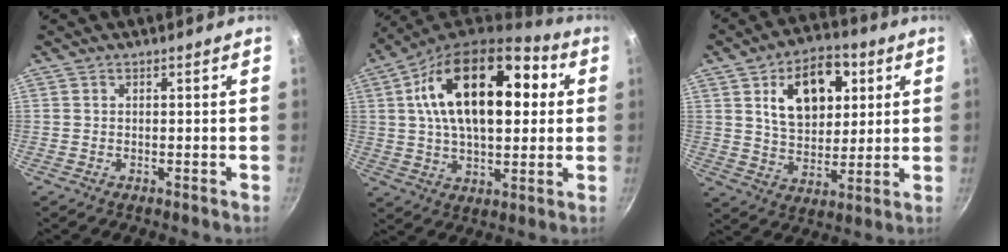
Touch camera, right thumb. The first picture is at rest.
{"total": 24.5, "force": [5.3, 13.1, 20.0], "torque": [-0.320, 0.021, 0.077]}
{"total": 15.5, "force": [5.1, 9.8, 10.9], "torque": [-0.134, -0.009, 0.088]}